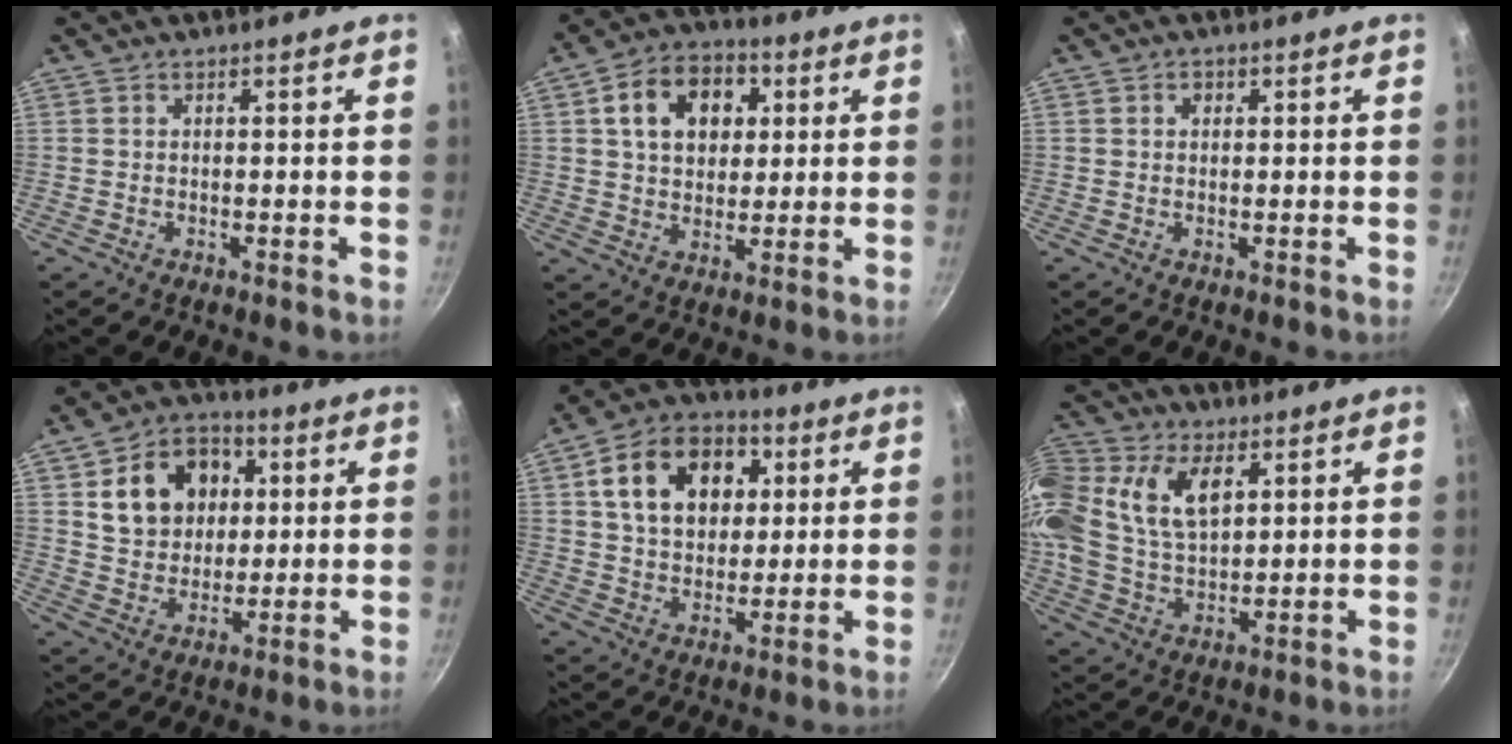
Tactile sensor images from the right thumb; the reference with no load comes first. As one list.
[{"total": 13.1, "force": [3.8, 9.7, 8.1], "torque": [-0.104, 0.013, 0.052]}, {"total": 1.3, "force": [0.4, 1.1, 0.6], "torque": [-0.004, 0.000, 0.004]}, {"total": 14.3, "force": [3.6, 11.5, 7.8], "torque": [-0.099, 0.008, 0.060]}, {"total": 16.8, "force": [4.7, 12.2, 10.6], "torque": [-0.147, 0.012, 0.070]}, {"total": 23.5, "force": [7.8, 15.6, 15.7], "torque": [-0.362, 0.030, 0.140]}]